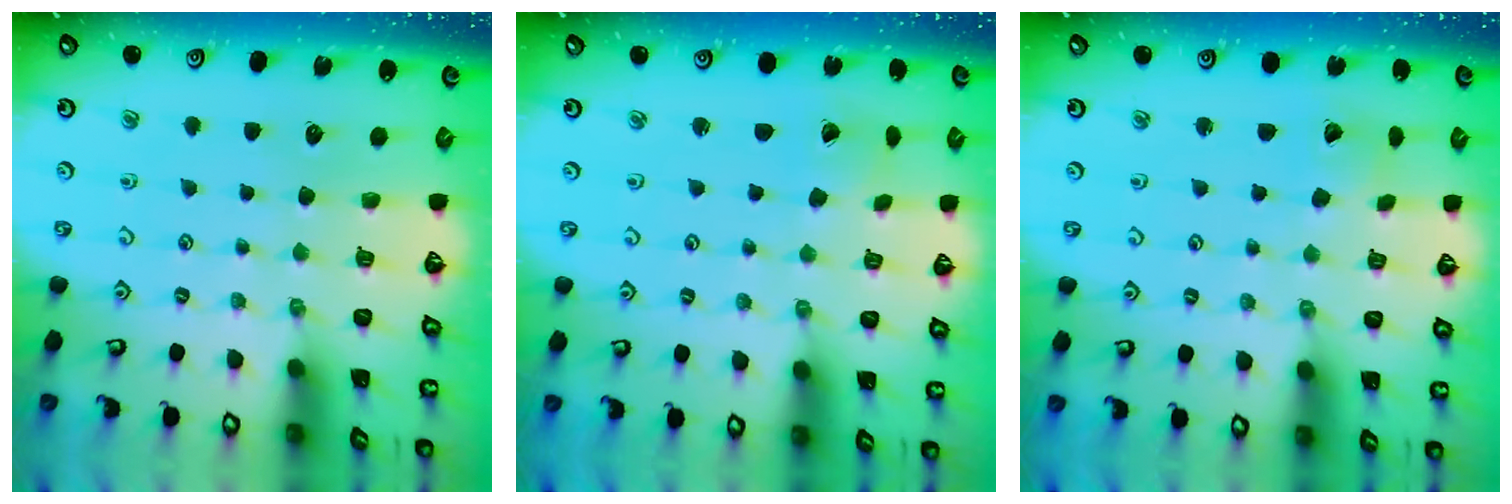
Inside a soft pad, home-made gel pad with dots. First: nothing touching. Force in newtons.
{"total": 0.8, "press": 0.8, "slide": 0.1}
{"total": 2.6, "press": 2.6, "slide": 0.3}